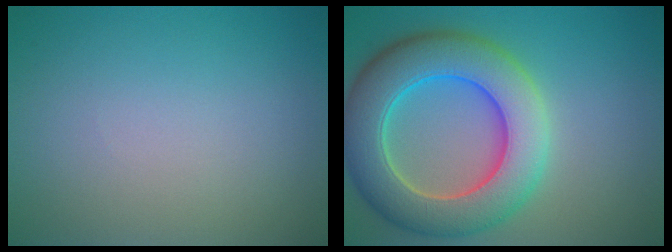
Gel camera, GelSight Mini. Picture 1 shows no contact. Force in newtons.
{"total": 9.8, "press": 9.8, "slide": 0.7}